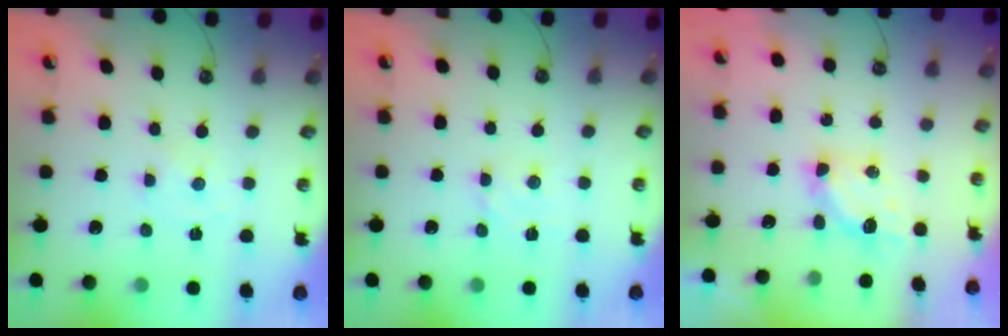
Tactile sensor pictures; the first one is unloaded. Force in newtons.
{"total": 2.8, "press": 2.8, "slide": 0.1}
{"total": 5.6, "press": 5.6, "slide": 0.1}